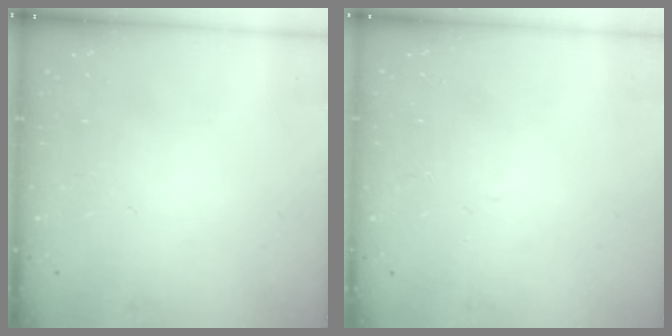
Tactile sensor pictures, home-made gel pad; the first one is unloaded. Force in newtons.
{"total": 1.6, "press": 1.6, "slide": 0.3}